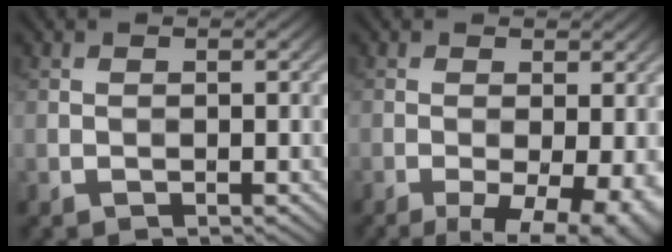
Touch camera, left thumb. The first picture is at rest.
{"total": 9.1, "force": [-3.7, 3.4, 7.6], "torque": [-0.118, -0.015, -0.050]}